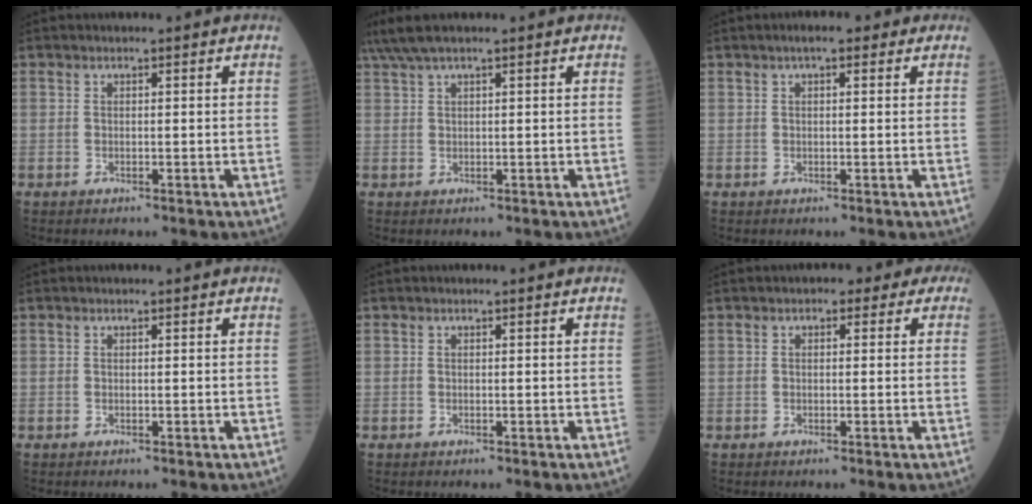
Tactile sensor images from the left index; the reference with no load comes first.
{"total": 4.4, "force": [3.4, 0.1, 2.8], "torque": [-0.066, 0.032, 0.072]}
{"total": 2.7, "force": [1.5, 1.0, 2.1], "torque": [-0.033, 0.017, 0.017]}
{"total": 0.0}
{"total": 0.0}
{"total": 3.2, "force": [1.4, 2.0, 2.0], "torque": [-0.017, 0.021, 0.004]}